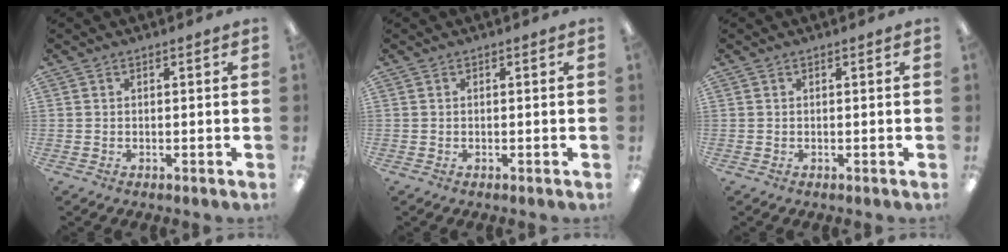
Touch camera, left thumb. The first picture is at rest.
{"total": 0.0}
{"total": 0.0}